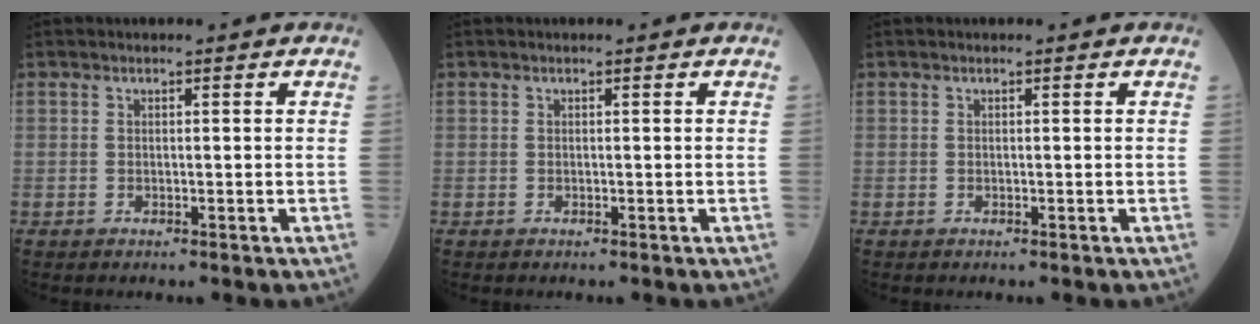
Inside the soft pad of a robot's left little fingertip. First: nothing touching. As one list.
[{"total": 0.0}, {"total": 0.0}]